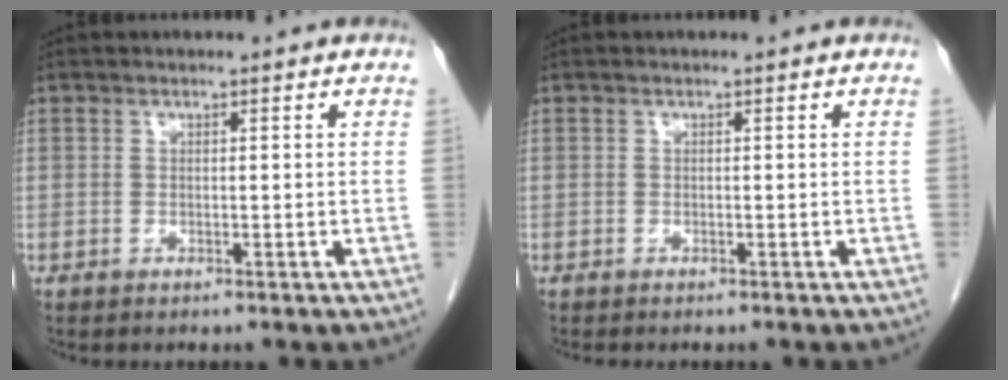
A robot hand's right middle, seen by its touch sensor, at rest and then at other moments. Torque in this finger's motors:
{"motor_torque": [-0.01, 0.02, -0.01, 0.00]}